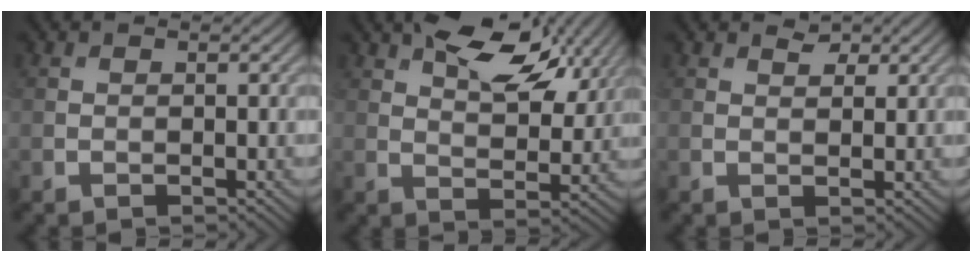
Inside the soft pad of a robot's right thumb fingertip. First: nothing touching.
{"total": 11.3, "force": [6.1, 5.0, 8.0], "torque": [-0.136, 0.007, 0.106]}
{"total": 1.4, "force": [1.1, 0.6, 0.6], "torque": [-0.011, -0.003, 0.021]}